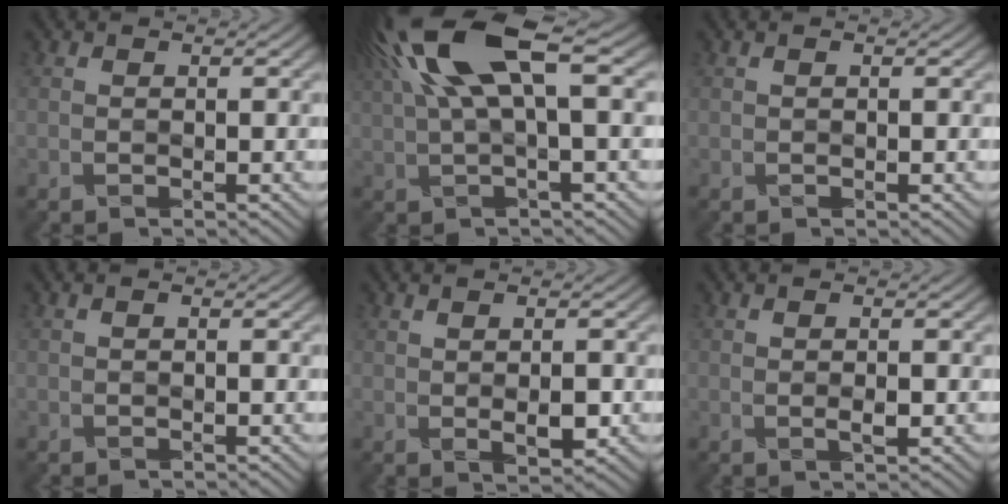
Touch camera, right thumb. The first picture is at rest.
{"total": 12.3, "force": [4.5, 3.1, 11.1], "torque": [-0.234, 0.026, 0.092]}
{"total": 0.0}
{"total": 0.0}
{"total": 2.5, "force": [0.4, 0.7, 2.4], "torque": [-0.047, -0.001, 0.015]}
{"total": 1.1, "force": [0.2, 0.1, 1.1], "torque": [-0.023, 0.002, 0.005]}